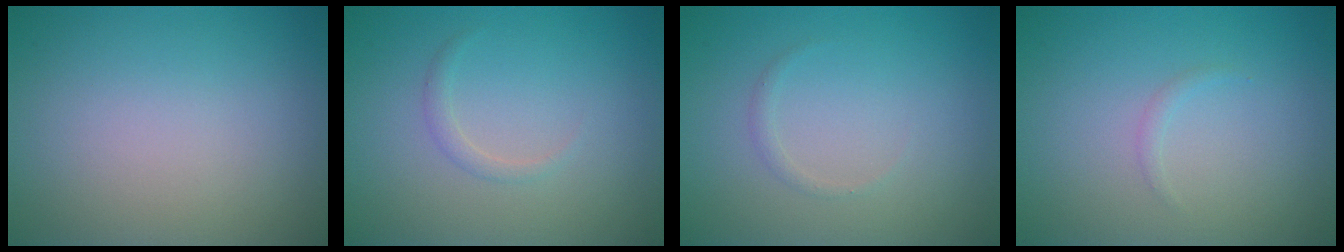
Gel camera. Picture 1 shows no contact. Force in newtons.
{"total": 0.9, "press": 0.9, "slide": 0.1}
{"total": 0.6, "press": 0.6, "slide": 0.0}
{"total": 0.6, "press": 0.6, "slide": 0.1}